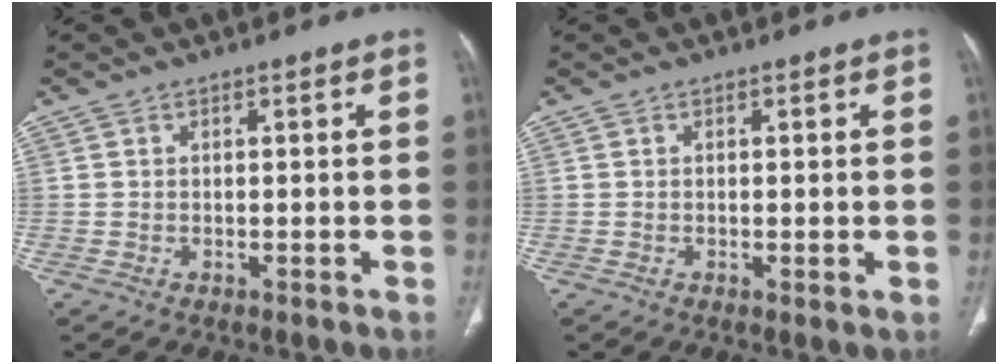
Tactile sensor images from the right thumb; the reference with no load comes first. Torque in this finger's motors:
{"motor_torque": [-0.33, 0.06, -0.50, -0.06, -0.06]}